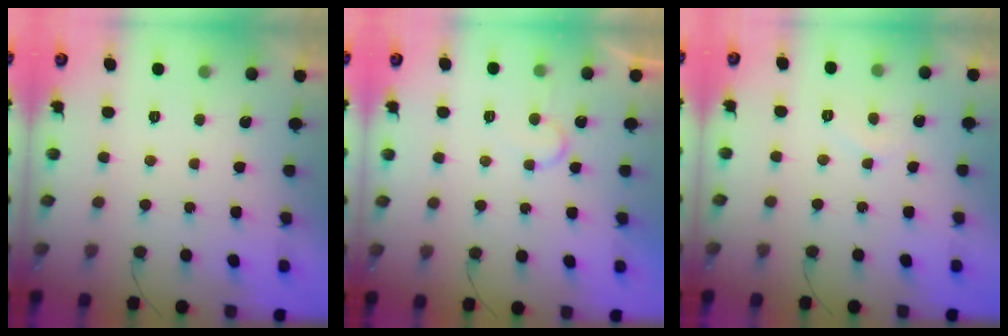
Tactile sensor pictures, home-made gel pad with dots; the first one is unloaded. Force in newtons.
{"total": 5.1, "press": 5.1, "slide": 0.4}
{"total": 4.0, "press": 4.0, "slide": 0.4}